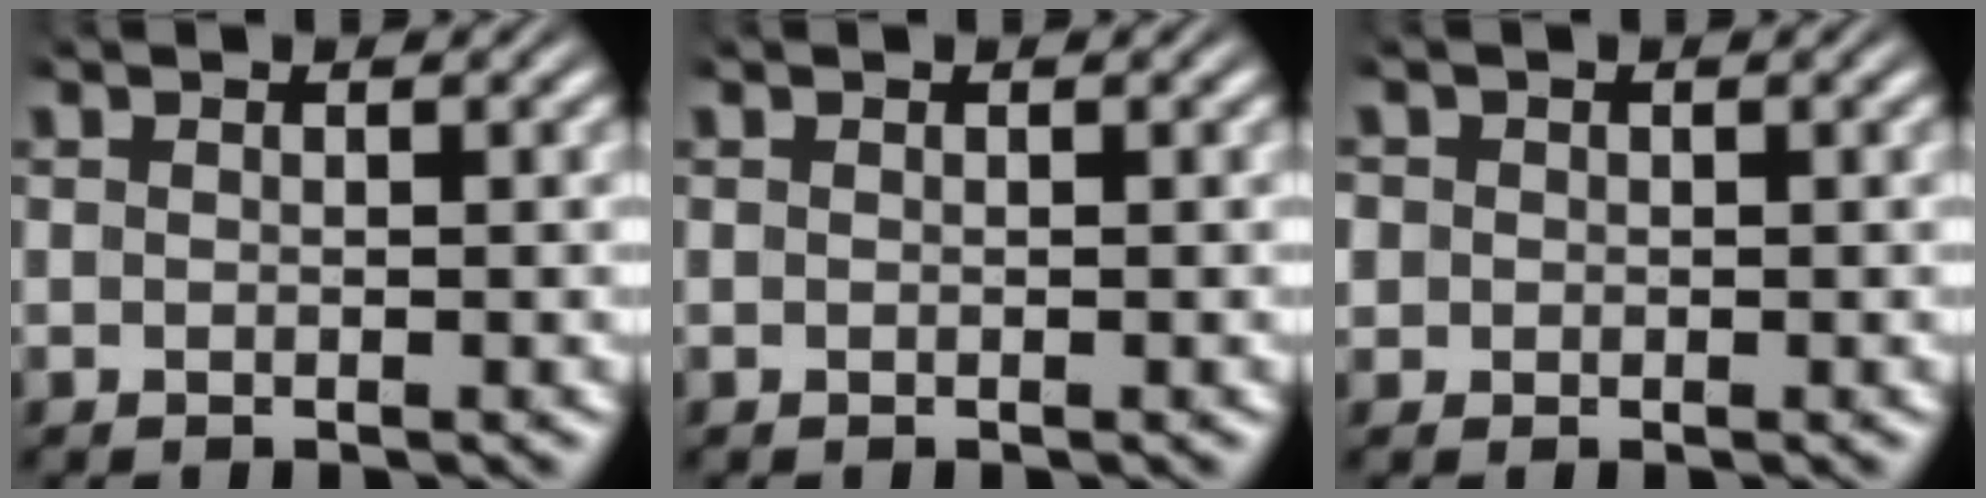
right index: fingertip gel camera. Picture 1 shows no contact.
{"total": 0.0}
{"total": 2.1, "force": [-0.1, 2.0, 0.6], "torque": [-0.028, -0.011, 0.002]}